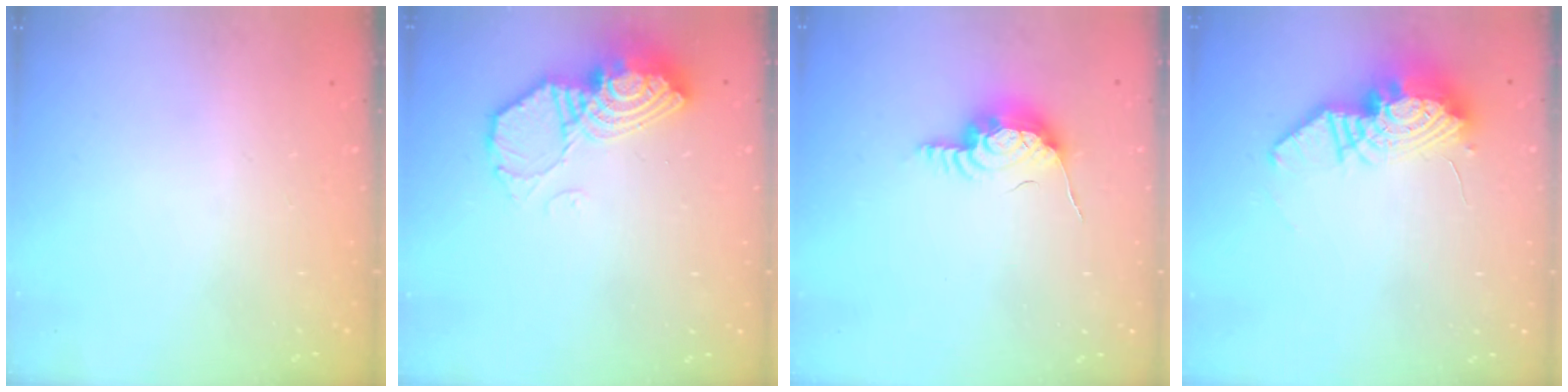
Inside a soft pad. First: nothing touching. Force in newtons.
{"total": 12.0, "press": 11.9, "slide": 0.7}
{"total": 11.1, "press": 10.8, "slide": 2.5}
{"total": 12.8, "press": 12.8, "slide": 1.4}